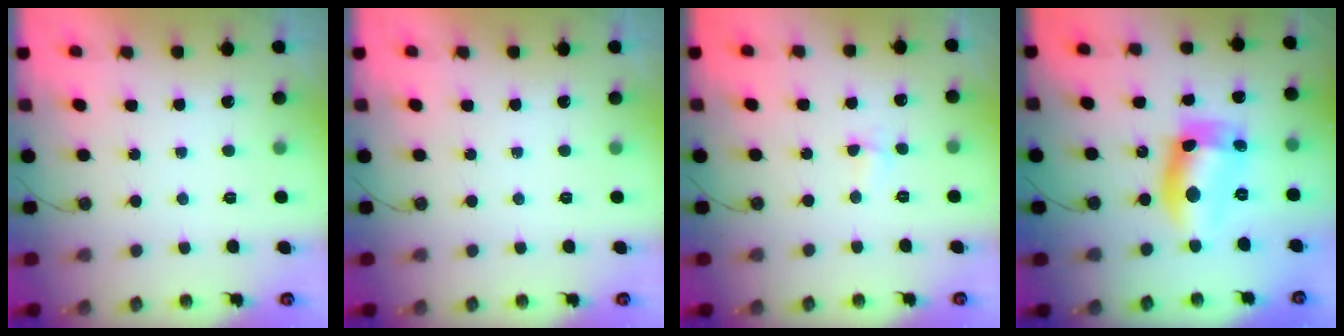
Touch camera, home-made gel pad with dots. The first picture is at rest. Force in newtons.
{"total": 0.0}
{"total": 2.7, "press": 2.0, "slide": 1.8}
{"total": 12.9, "press": 12.8, "slide": 1.0}